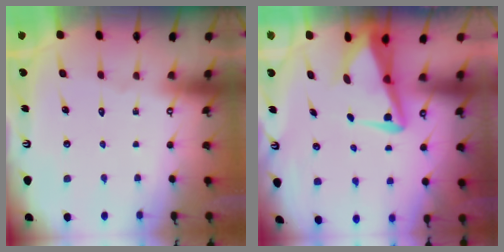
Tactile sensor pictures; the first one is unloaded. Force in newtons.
{"total": 5.0, "press": 4.8, "slide": 1.5}